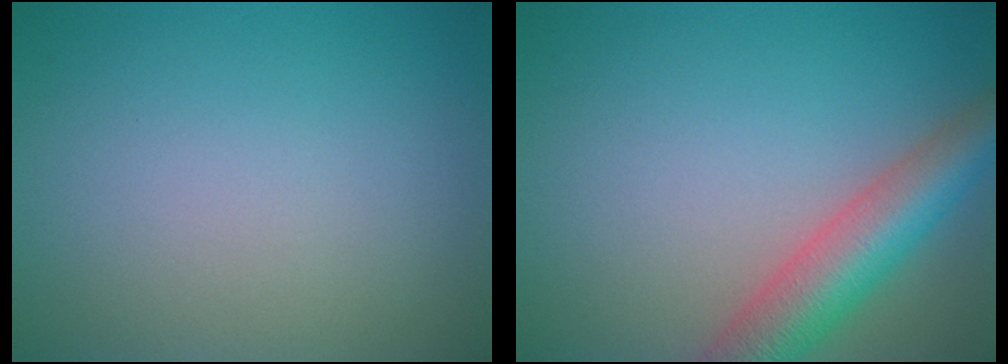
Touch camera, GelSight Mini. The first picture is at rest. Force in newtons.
{"total": 6.2, "press": 6.2, "slide": 0.3}